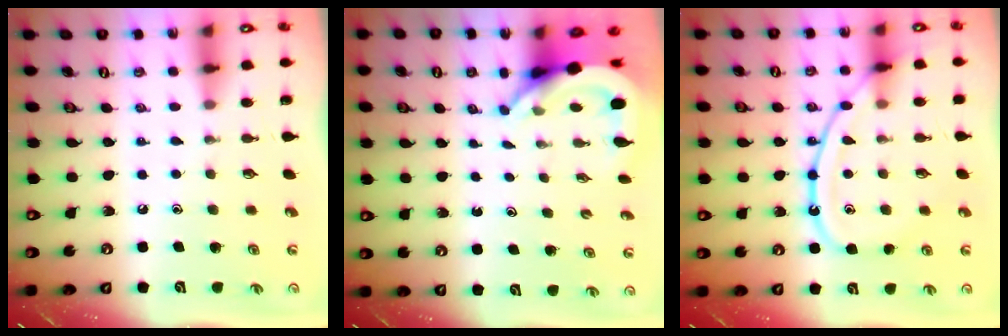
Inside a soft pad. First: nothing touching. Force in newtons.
{"total": 6.4, "press": 6.4, "slide": 0.5}
{"total": 13.9, "press": 13.9, "slide": 1.3}